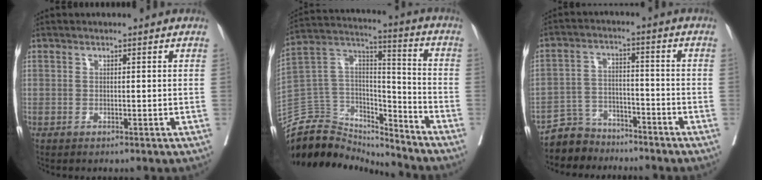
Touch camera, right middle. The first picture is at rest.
{"total": 17.5, "force": [-16.7, 5.0, 1.4], "torque": [-0.027, 0.075, -0.289]}
{"total": 6.8, "force": [-6.2, 2.9, -0.3], "torque": [0.008, 0.015, -0.115]}